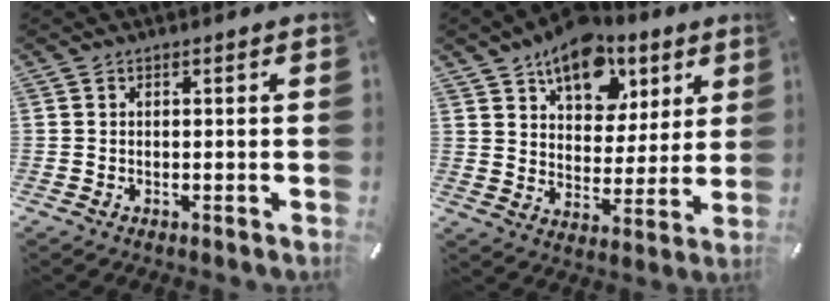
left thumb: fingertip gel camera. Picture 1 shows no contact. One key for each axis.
{"total": 13.9, "fx": 9.0, "fy": 9.0, "fz": 5.5, "tx": -0.078, "ty": -0.057, "tz": 0.163}